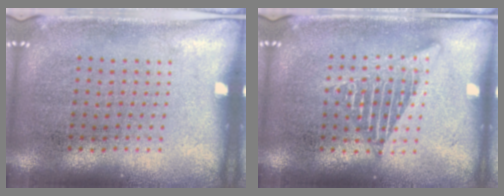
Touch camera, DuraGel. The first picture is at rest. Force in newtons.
{"total": 2.8, "press": 2.8, "slide": 0.3}